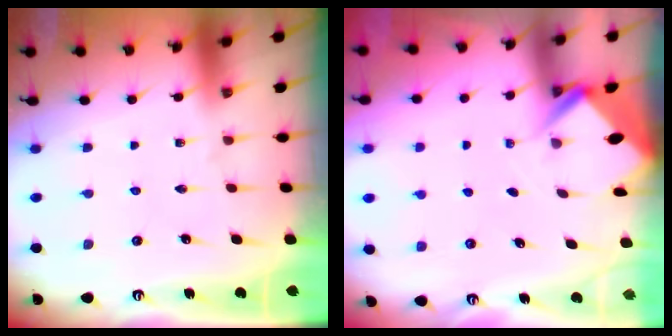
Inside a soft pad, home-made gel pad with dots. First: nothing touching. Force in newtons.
{"total": 3.0, "press": 2.9, "slide": 0.4}